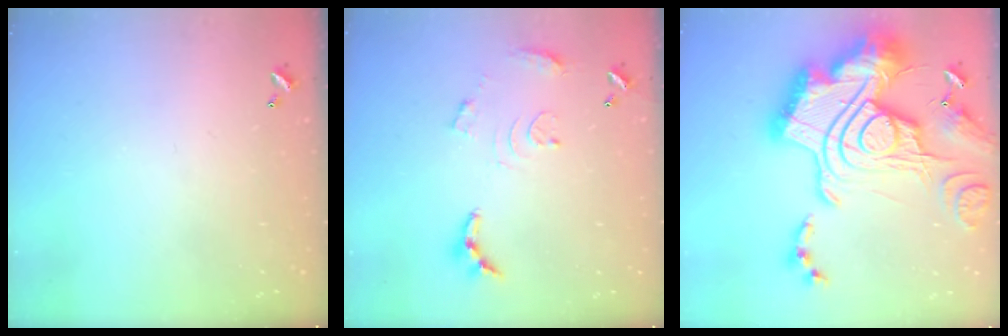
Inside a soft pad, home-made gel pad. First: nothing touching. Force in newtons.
{"total": 10.6, "press": 10.6, "slide": 0.8}
{"total": 4.8, "press": 4.1, "slide": 2.6}